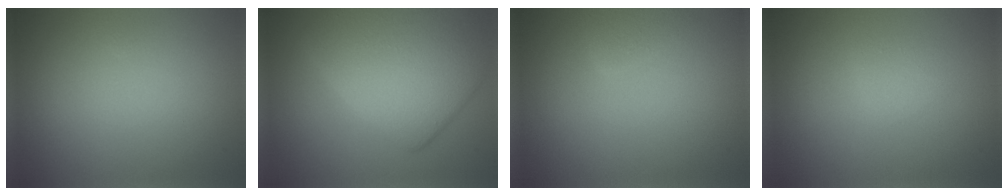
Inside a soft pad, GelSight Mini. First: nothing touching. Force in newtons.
{"total": 7.5, "press": 7.5, "slide": 0.3}
{"total": 1.0, "press": 1.0, "slide": 0.1}
{"total": 0.9, "press": 0.9, "slide": 0.1}